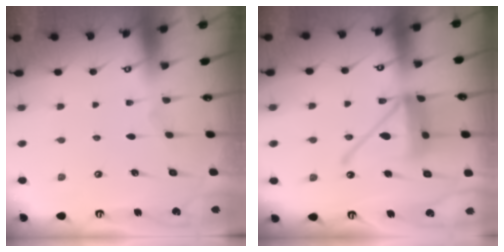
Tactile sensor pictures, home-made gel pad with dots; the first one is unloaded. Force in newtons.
{"total": 15.1, "press": 15.0, "slide": 1.8}